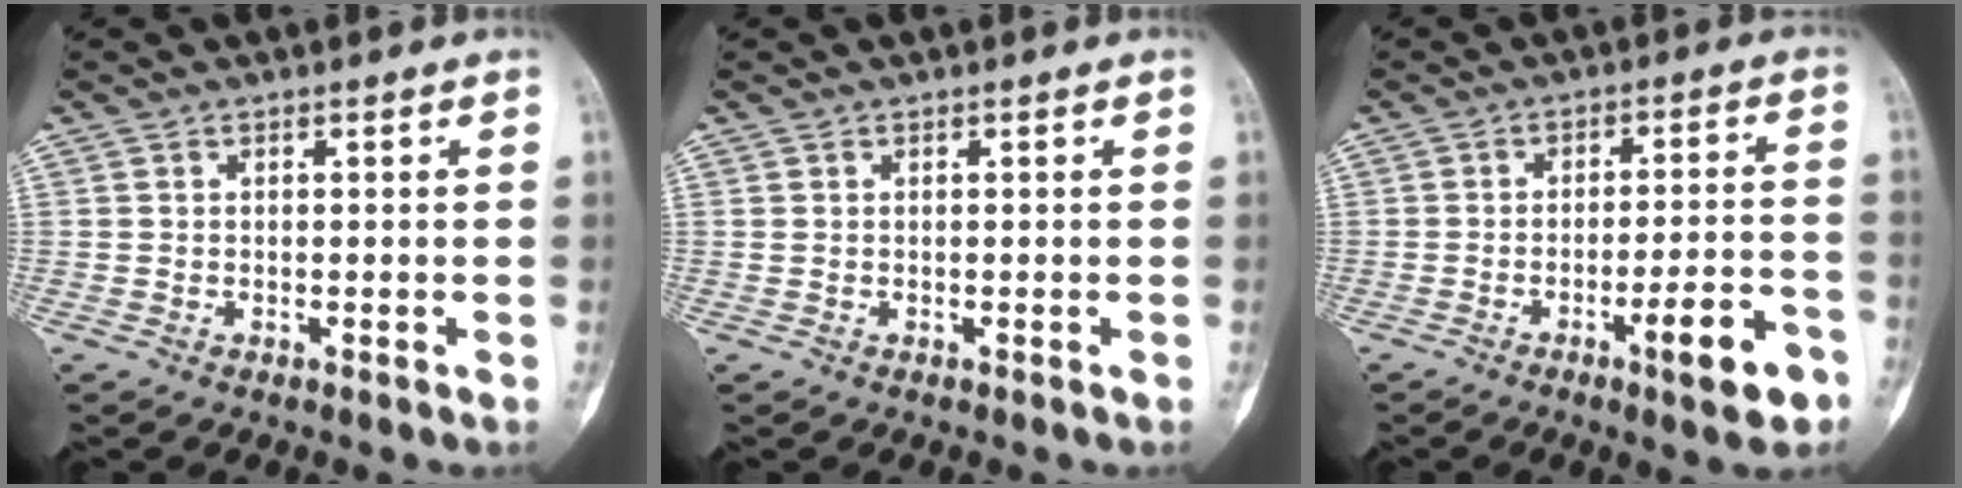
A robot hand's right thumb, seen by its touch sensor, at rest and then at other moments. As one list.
[{"total": 0.0}, {"total": 9.5, "force": [-4.8, 2.1, 7.9], "torque": [-0.104, 0.028, -0.067]}]